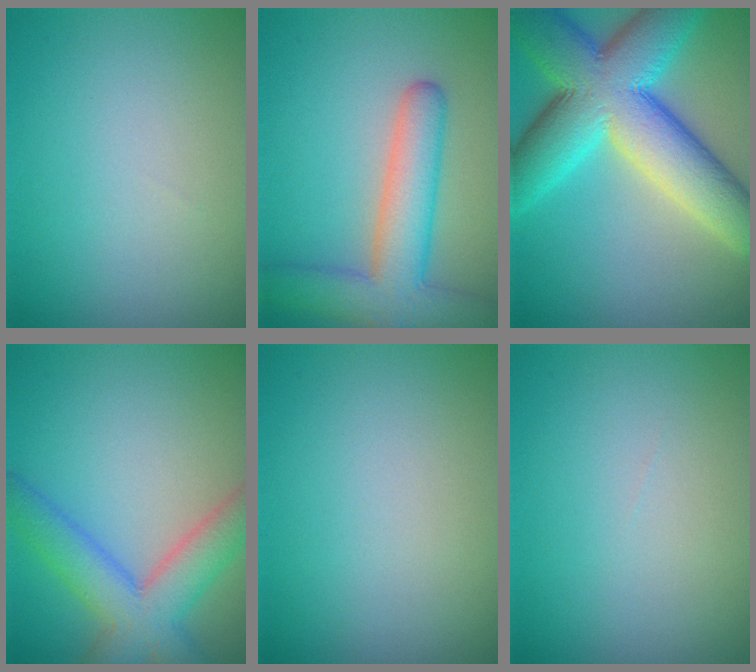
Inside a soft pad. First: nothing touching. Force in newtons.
{"total": 6.9, "press": 6.9, "slide": 0.4}
{"total": 12.7, "press": 12.7, "slide": 0.2}
{"total": 6.2, "press": 6.2, "slide": 0.4}
{"total": 0.0}
{"total": 0.0}